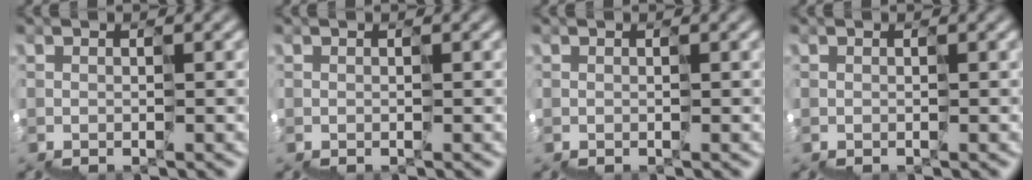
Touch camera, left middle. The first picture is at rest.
{"total": 0.0}
{"total": 0.0}
{"total": 0.0}